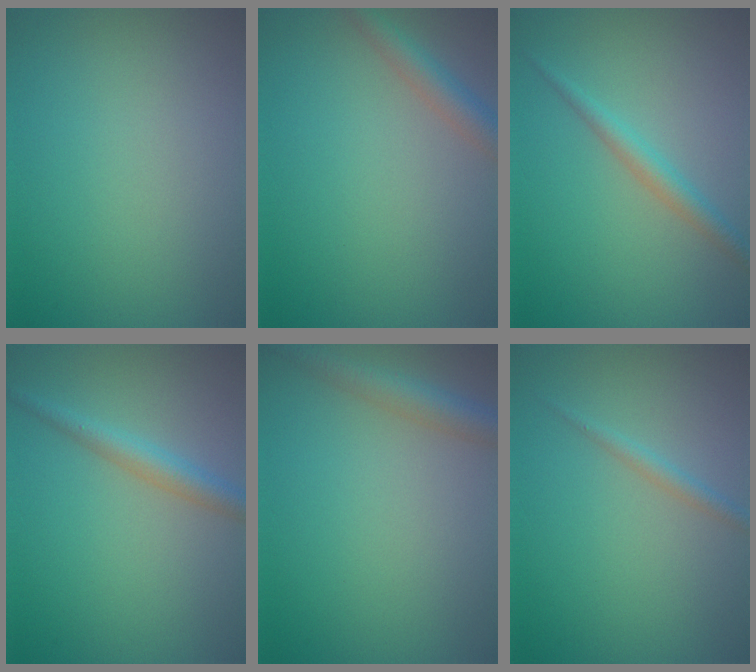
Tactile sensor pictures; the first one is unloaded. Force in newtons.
{"total": 2.7, "press": 2.7, "slide": 0.1}
{"total": 2.0, "press": 2.0, "slide": 0.1}
{"total": 2.6, "press": 2.6, "slide": 0.0}
{"total": 3.2, "press": 3.2, "slide": 0.1}
{"total": 1.3, "press": 1.3, "slide": 0.1}